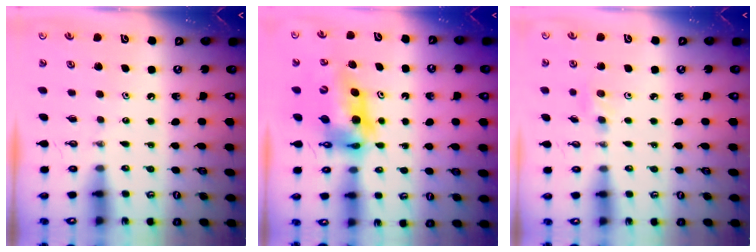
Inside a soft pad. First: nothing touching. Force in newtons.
{"total": 11.7, "press": 11.6, "slide": 1.0}
{"total": 2.1, "press": 2.0, "slide": 0.5}